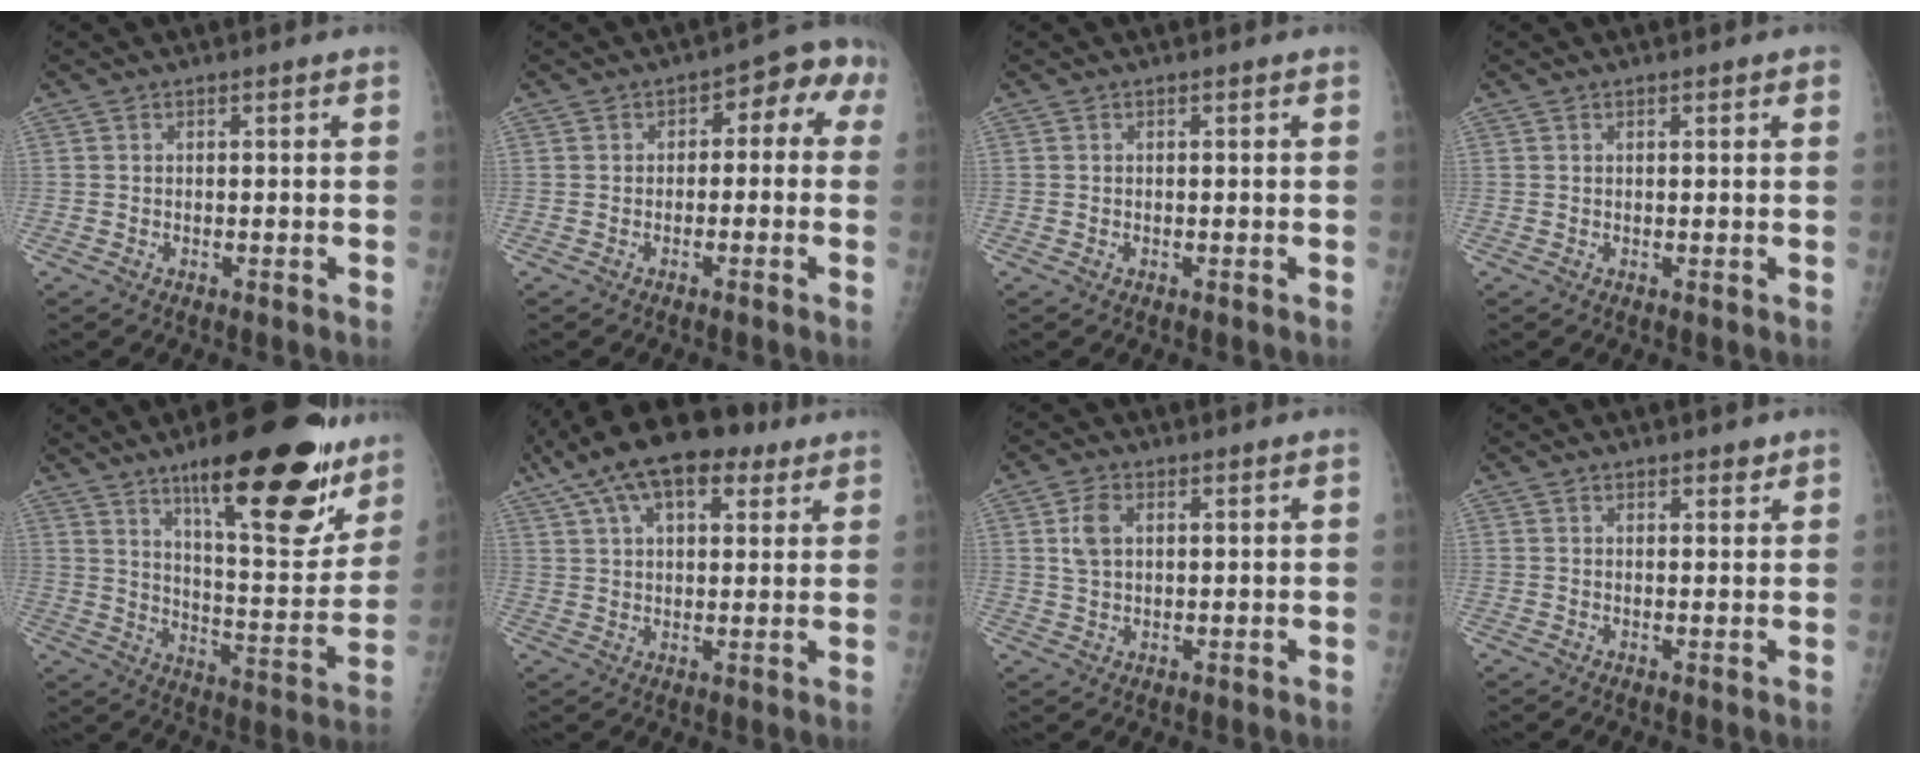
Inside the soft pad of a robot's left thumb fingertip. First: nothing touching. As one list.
[{"total": 6.1, "force": [-0.4, 4.3, 4.2], "torque": [-0.013, 0.039, -0.017]}, {"total": 0.0}, {"total": 1.3, "force": [0.6, 0.4, 1.0], "torque": [-0.011, 0.002, 0.005]}, {"total": 25.6, "force": [15.8, 7.3, 18.8], "torque": [-0.224, -0.073, 0.240]}, {"total": 18.4, "force": [10.5, 9.0, 12.2], "torque": [-0.205, 0.021, 0.174]}, {"total": 4.6, "force": [1.5, 2.9, 3.3], "torque": [-0.059, 0.000, 0.030]}, {"total": 2.2, "force": [1.6, 1.0, 1.1], "torque": [-0.002, -0.008, 0.020]}]